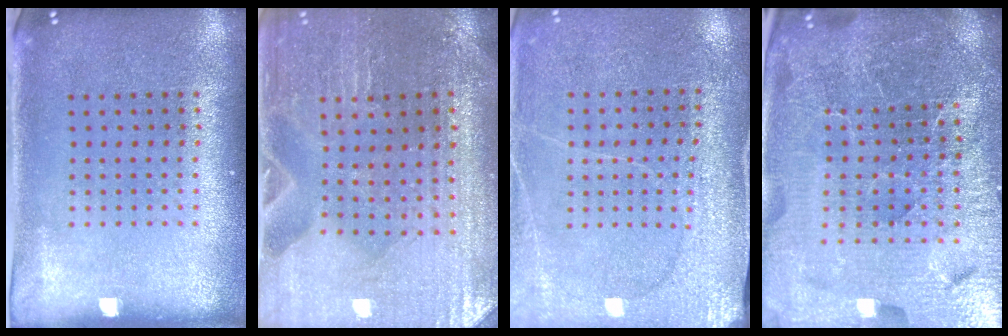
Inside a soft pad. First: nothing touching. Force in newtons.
{"total": 1.2, "press": 1.2, "slide": 0.0}
{"total": 2.9, "press": 2.9, "slide": 0.2}
{"total": 6.2, "press": 5.5, "slide": 3.0}